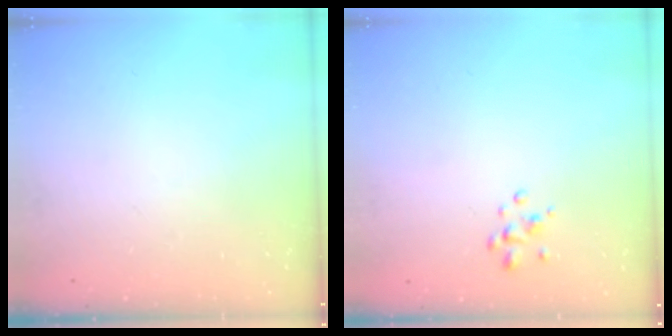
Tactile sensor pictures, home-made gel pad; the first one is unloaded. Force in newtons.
{"total": 2.3, "press": 2.2, "slide": 0.3}